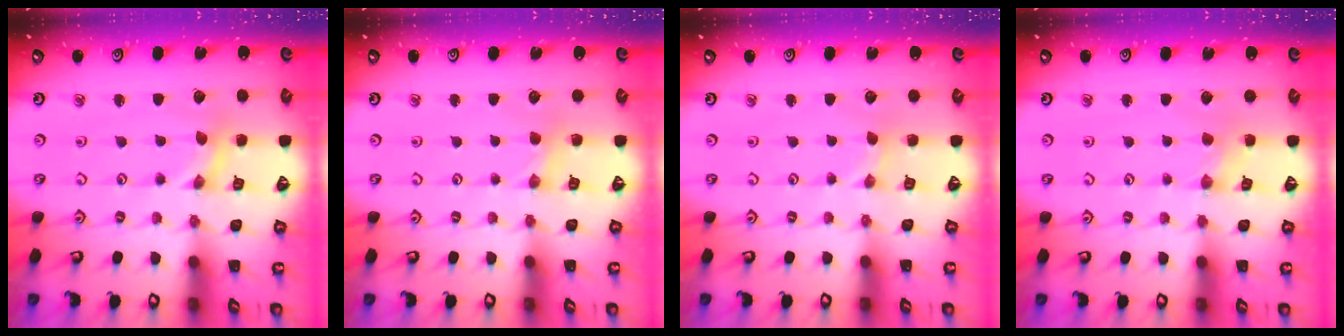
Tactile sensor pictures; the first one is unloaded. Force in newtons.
{"total": 2.8, "press": 2.8, "slide": 0.3}
{"total": 0.0}
{"total": 1.2, "press": 1.2, "slide": 0.2}